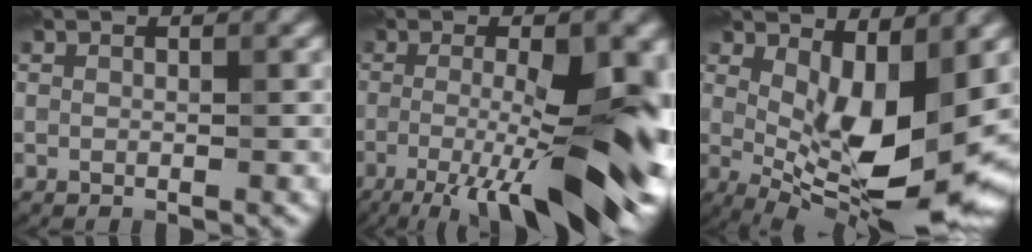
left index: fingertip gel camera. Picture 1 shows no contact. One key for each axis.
{"total": 14.5, "fx": -3.9, "fy": 3.4, "fz": 13.6, "tx": -0.196, "ty": 0.006, "tz": -0.056}
{"total": 11.5, "fx": 0.3, "fy": 4.7, "fz": 10.5, "tx": -0.156, "ty": -0.016, "tz": 0.012}